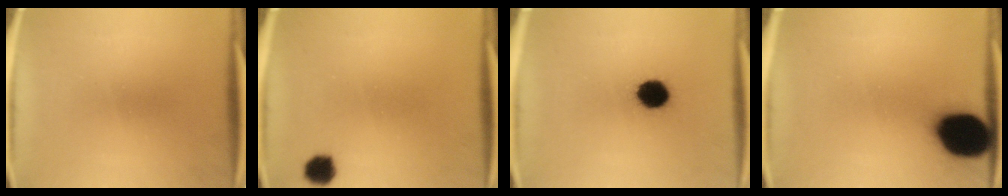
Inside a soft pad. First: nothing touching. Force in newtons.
{"total": 3.9}
{"total": 8.4}
{"total": 17.7}